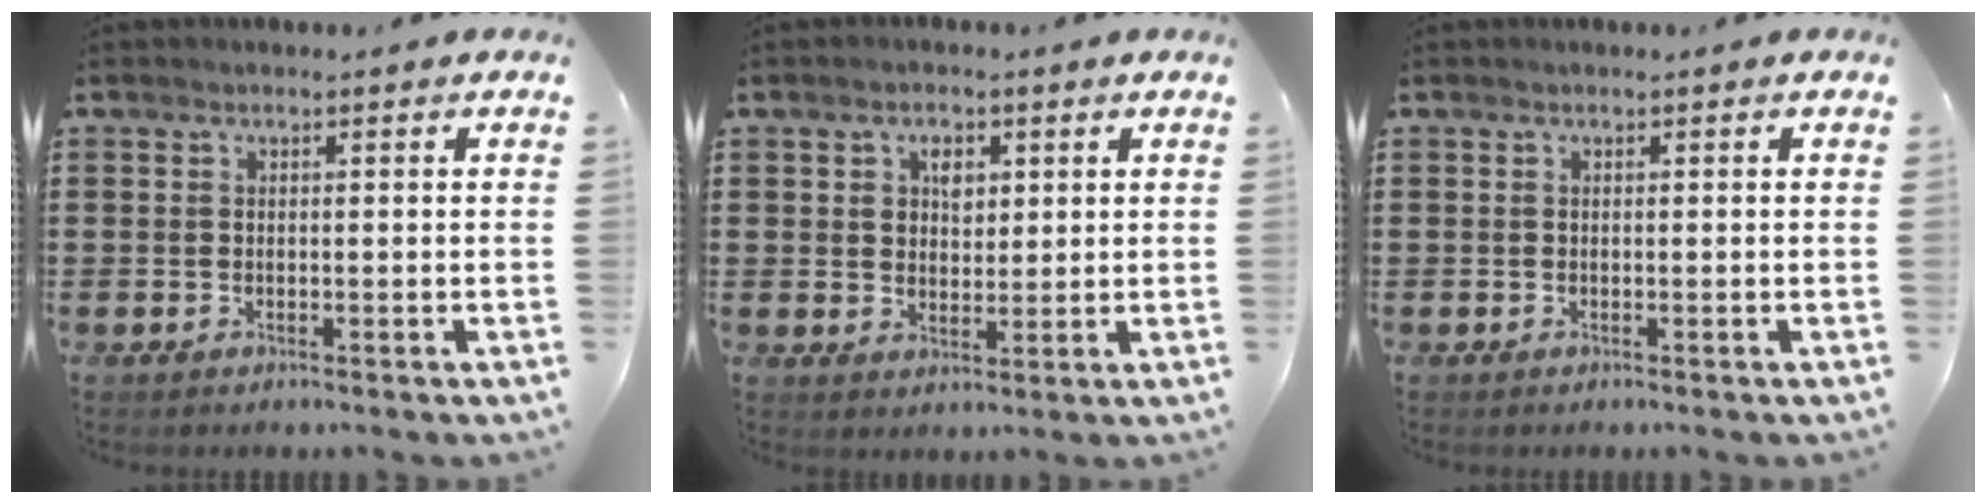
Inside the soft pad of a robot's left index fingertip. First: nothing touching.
{"total": 3.2, "force": [1.4, 2.3, 1.8], "torque": [-0.026, 0.004, 0.020]}
{"total": 0.0}